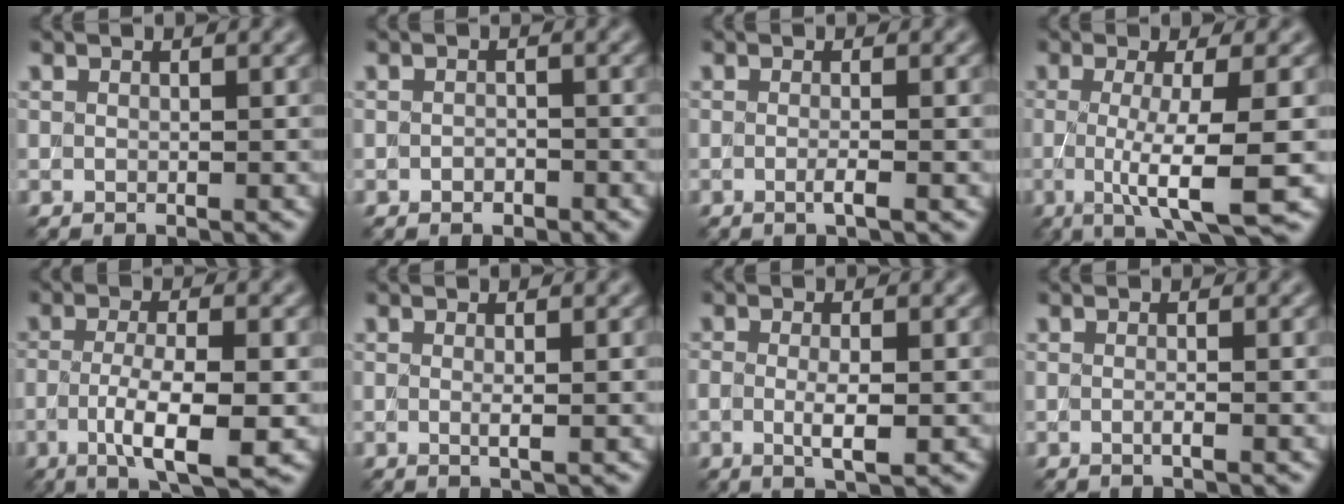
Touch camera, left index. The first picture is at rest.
{"total": 0.8, "force": [-0.5, 0.5, 0.4], "torque": [-0.010, 0.001, -0.009]}
{"total": 1.8, "force": [-0.3, 0.4, 1.7], "torque": [-0.025, -0.002, -0.012]}
{"total": 7.3, "force": [-1.0, 1.4, 7.1], "torque": [-0.113, -0.012, -0.016]}
{"total": 6.5, "force": [-2.0, 1.6, 6.0], "torque": [-0.108, 0.001, -0.035]}
{"total": 1.9, "force": [0.1, 0.5, 1.8], "torque": [-0.027, 0.000, -0.004]}
{"total": 2.6, "force": [-0.4, 0.6, 2.5], "torque": [-0.052, -0.007, -0.007]}
{"total": 1.6, "force": [-0.1, 0.5, 1.6], "torque": [-0.020, -0.002, -0.009]}